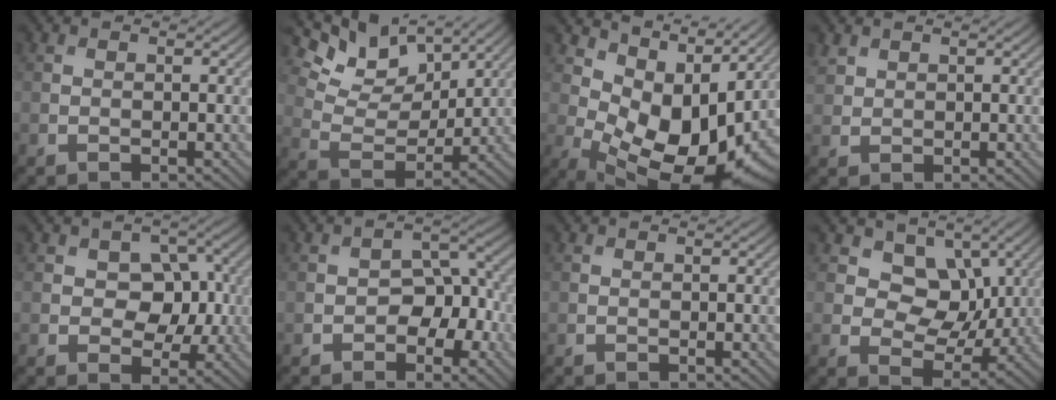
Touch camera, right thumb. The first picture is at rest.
{"total": 10.1, "force": [7.0, 4.6, 5.7], "torque": [-0.128, -0.003, 0.119]}
{"total": 13.2, "force": [3.1, 7.6, 10.4], "torque": [-0.181, -0.022, 0.070]}
{"total": 1.6, "force": [1.2, 0.9, 0.5], "torque": [-0.017, 0.002, 0.031]}
{"total": 6.1, "force": [0.1, 4.5, 4.2], "torque": [-0.055, -0.001, -0.008]}
{"total": 6.2, "force": [-1.8, 4.1, 4.3], "torque": [-0.045, 0.004, -0.038]}
{"total": 0.0}
{"total": 7.5, "force": [3.1, 5.7, 3.9], "torque": [-0.081, -0.021, 0.055]}